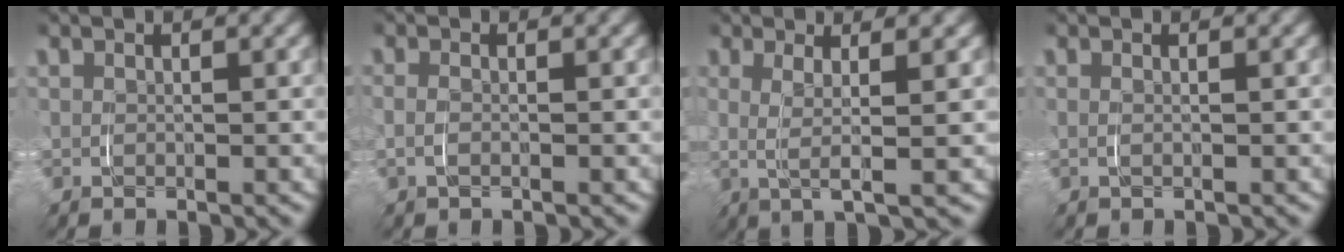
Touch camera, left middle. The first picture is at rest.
{"total": 0.8, "force": [-0.2, -0.8, -0.1], "torque": [0.005, -0.001, -0.005]}
{"total": 3.3, "force": [2.1, -2.1, 1.3], "torque": [-0.011, 0.020, 0.026]}
{"total": 0.8, "force": [0.1, -0.8, -0.1], "torque": [0.006, 0.001, 0.001]}